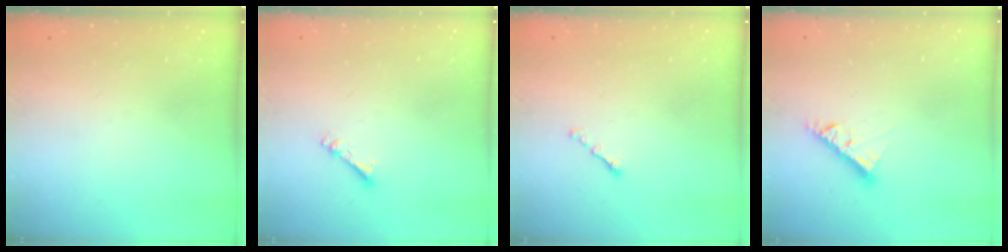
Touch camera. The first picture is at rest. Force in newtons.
{"total": 2.7, "press": 2.7, "slide": 0.4}
{"total": 0.8, "press": 0.6, "slide": 0.4}
{"total": 7.7, "press": 7.7, "slide": 0.3}